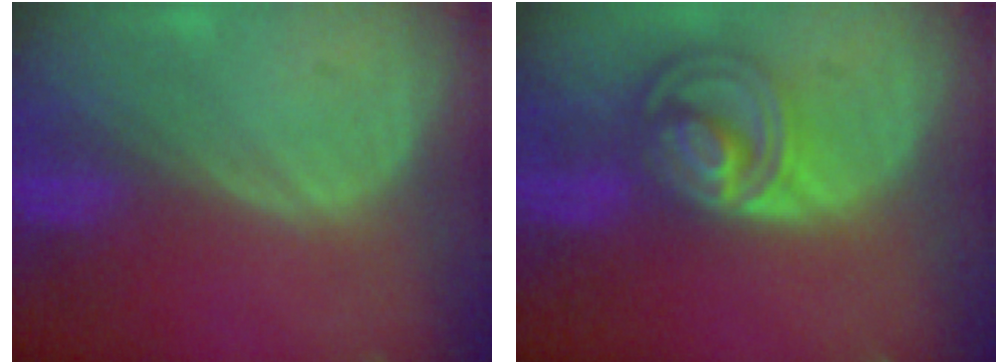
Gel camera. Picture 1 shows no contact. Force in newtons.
{"total": 8.6, "press": 7.3, "slide": 4.4}